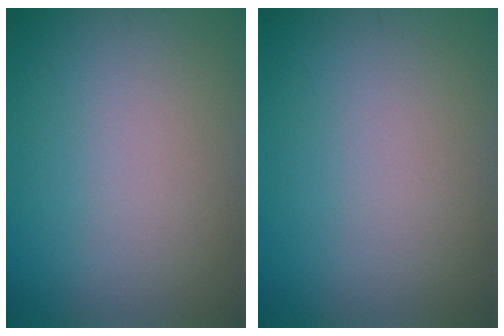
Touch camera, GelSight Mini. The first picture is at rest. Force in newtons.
{"total": 0.0}